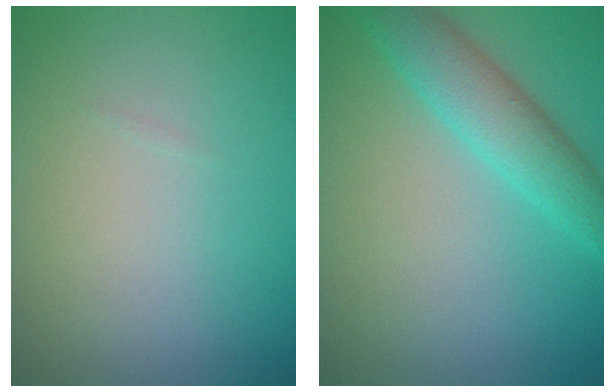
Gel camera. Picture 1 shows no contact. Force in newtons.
{"total": 4.3, "press": 4.3, "slide": 0.1}